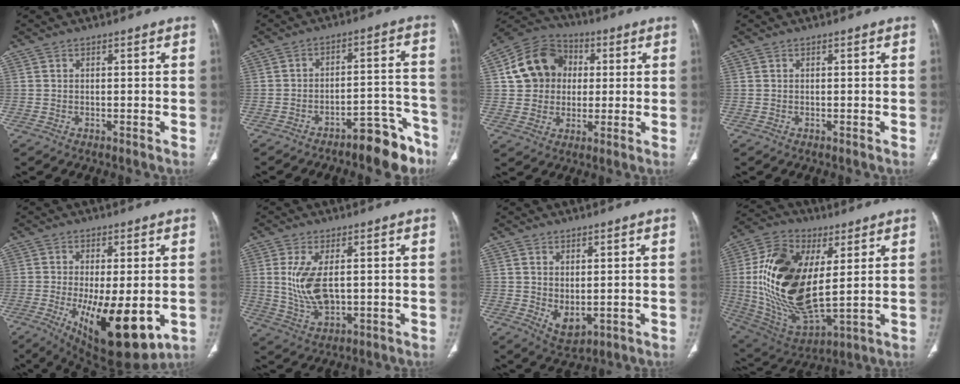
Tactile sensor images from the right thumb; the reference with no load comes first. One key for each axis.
{"total": 10.8, "fx": -8.3, "fy": 3.7, "fz": 5.8, "tx": -0.041, "ty": 0.093, "tz": -0.119}
{"total": 13.6, "fx": 2.3, "fy": 11.7, "fz": 6.6, "tx": -0.094, "ty": 0.015, "tz": 0.034}
{"total": 0.0}
{"total": 16.8, "fx": -4.3, "fy": 6.4, "fz": 15.0, "tx": -0.224, "ty": -0.025, "tz": -0.045}
{"total": 9.0, "fx": 1.2, "fy": 4.2, "fz": 7.8, "tx": -0.165, "ty": -0.015, "tz": 0.036}
{"total": 4.9, "fx": 0.0, "fy": 2.9, "fz": 4.0, "tx": -0.061, "ty": -0.012, "tz": 0.019}
{"total": 24.5, "fx": 3.8, "fy": 12.4, "fz": 20.8, "tx": -0.401, "ty": -0.022, "tz": 0.077}